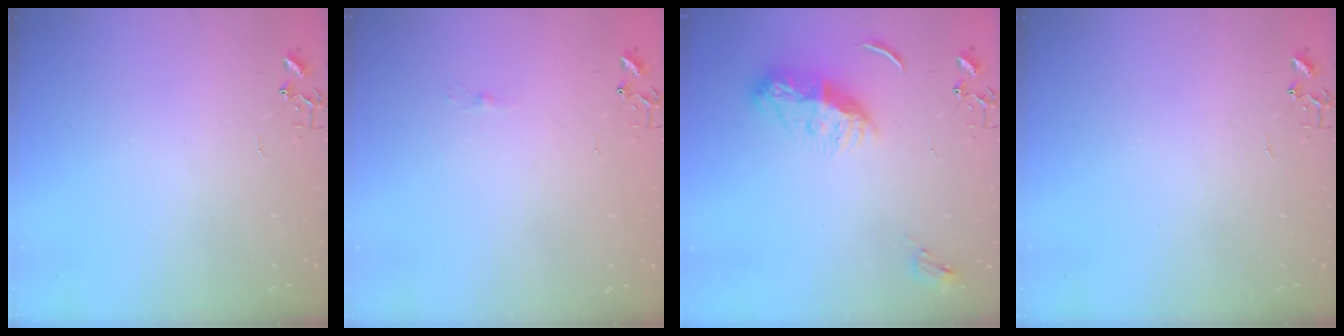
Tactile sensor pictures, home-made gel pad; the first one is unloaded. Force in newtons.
{"total": 3.6, "press": 3.6, "slide": 0.5}
{"total": 11.6, "press": 11.6, "slide": 0.3}
{"total": 0.0}